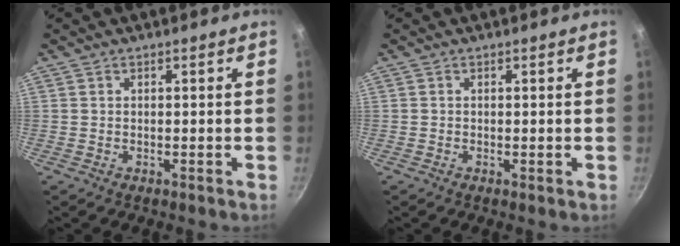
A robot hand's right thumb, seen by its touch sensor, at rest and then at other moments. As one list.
[{"total": 0.0}]